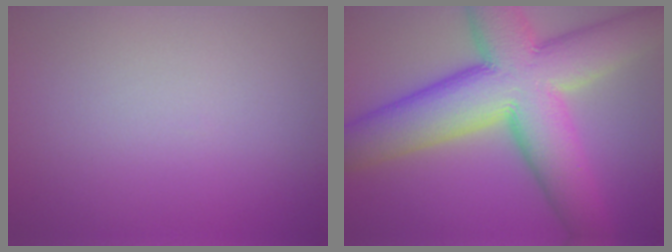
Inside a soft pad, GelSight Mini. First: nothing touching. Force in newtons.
{"total": 14.1, "press": 14.1, "slide": 0.8}